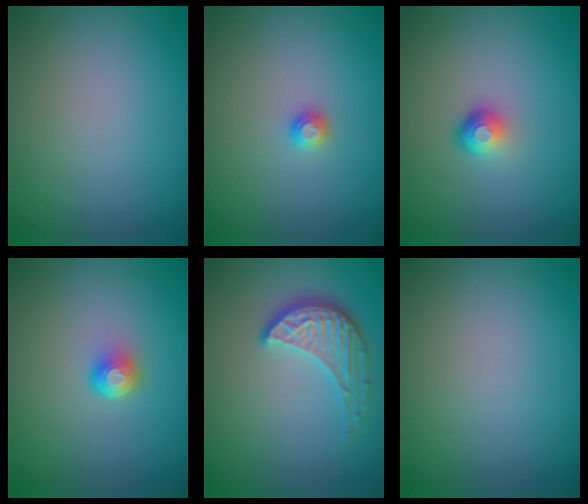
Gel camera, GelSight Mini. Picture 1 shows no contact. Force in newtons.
{"total": 1.0, "press": 1.0, "slide": 0.1}
{"total": 1.8, "press": 1.2, "slide": 1.4}
{"total": 1.9, "press": 1.3, "slide": 1.4}
{"total": 3.8, "press": 3.1, "slide": 2.2}
{"total": 0.0}